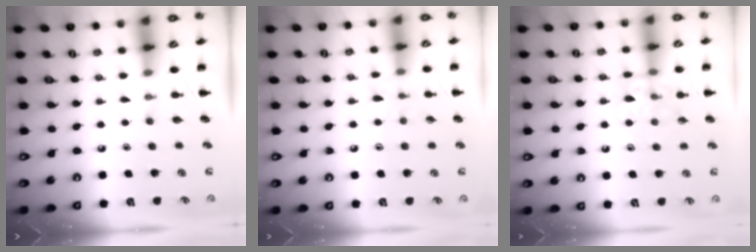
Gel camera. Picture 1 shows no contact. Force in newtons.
{"total": 5.9, "press": 5.6, "slide": 2.0}
{"total": 9.7, "press": 9.5, "slide": 1.6}